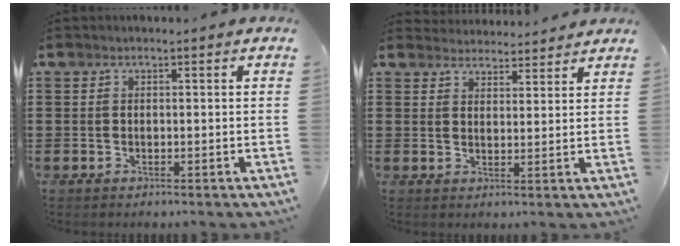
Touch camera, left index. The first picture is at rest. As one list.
[{"total": 3.3, "force": [3.2, 0.5, -0.2], "torque": [-0.007, -0.010, 0.061]}]